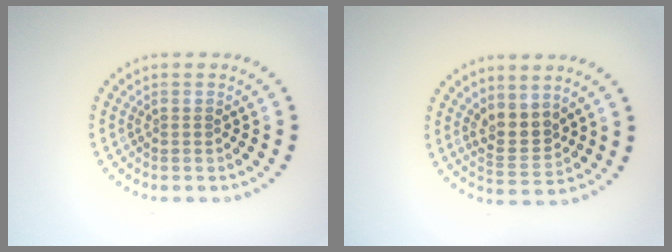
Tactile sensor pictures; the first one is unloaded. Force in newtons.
{"total": 2.8, "press": 2.5, "slide": 1.3}